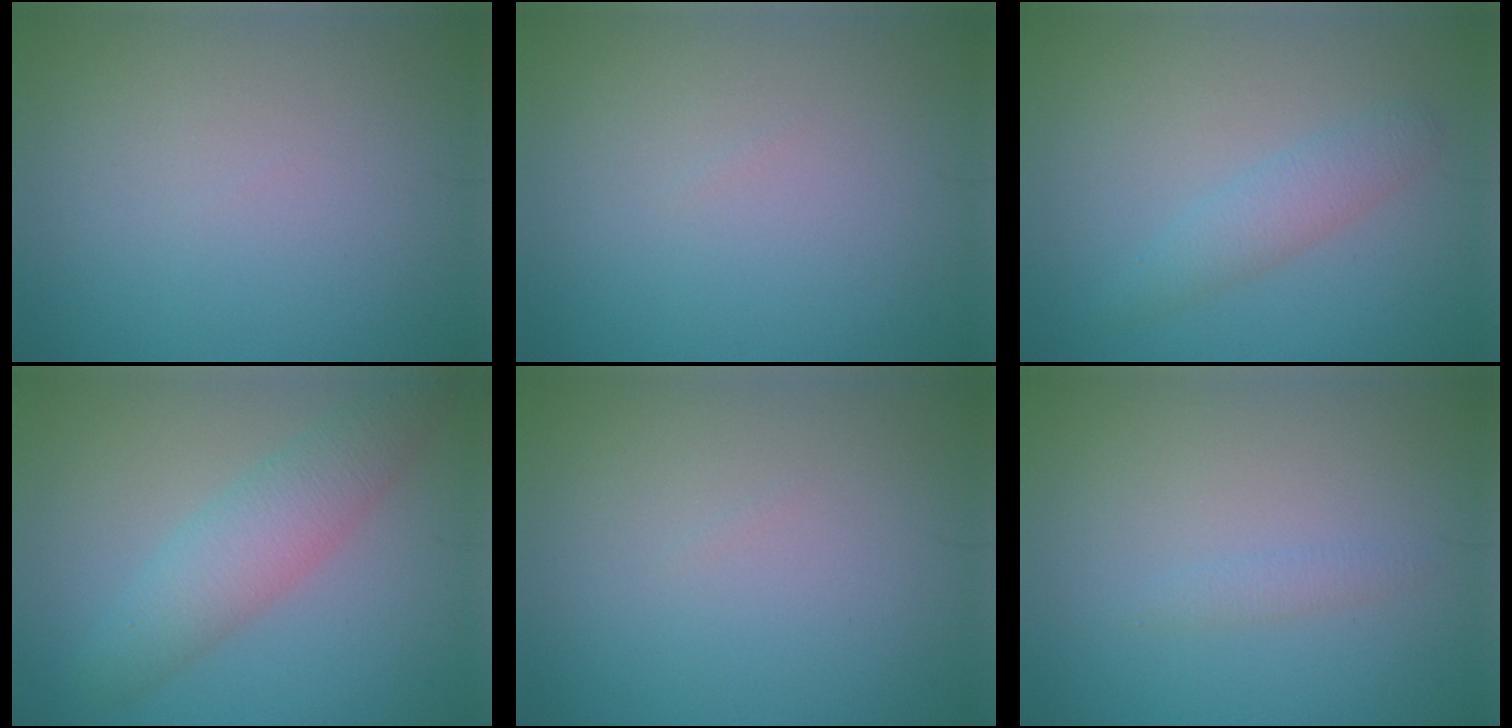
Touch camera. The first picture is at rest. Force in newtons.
{"total": 0.0}
{"total": 2.3, "press": 2.3, "slide": 0.0}
{"total": 4.5, "press": 4.5, "slide": 0.1}
{"total": 0.0}
{"total": 0.9, "press": 0.9, "slide": 0.1}